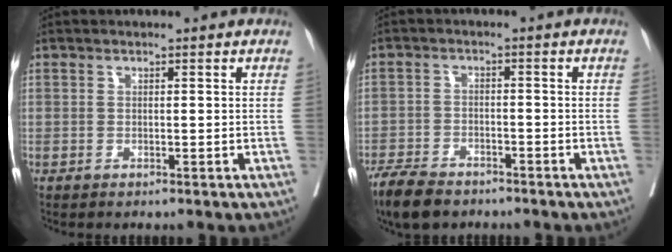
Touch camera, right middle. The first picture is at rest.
{"total": 7.0, "force": [-5.7, 2.6, 3.1], "torque": [-0.062, -0.013, -0.102]}